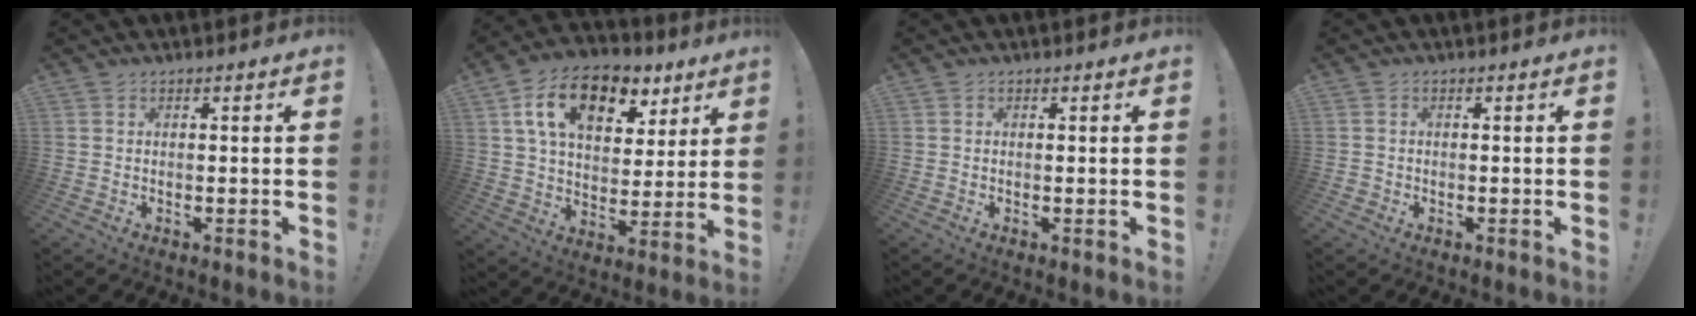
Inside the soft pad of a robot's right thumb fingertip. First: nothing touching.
{"total": 17.3, "force": [8.7, 10.4, 10.8], "torque": [-0.171, -0.032, 0.156]}
{"total": 0.0}
{"total": 1.0, "force": [-0.5, 0.8, 0.2], "torque": [-0.003, 0.003, -0.009]}